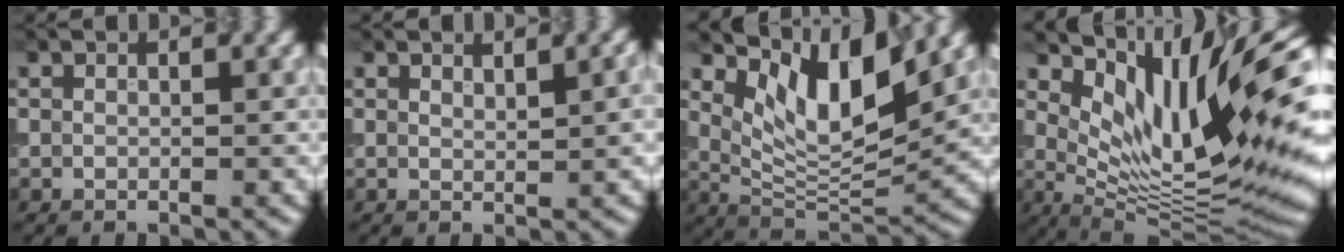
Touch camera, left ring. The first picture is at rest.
{"total": 2.8, "force": [1.4, 0.7, 2.3], "torque": [-0.020, 0.008, 0.020]}
{"total": 7.6, "force": [3.9, 2.7, 5.9], "torque": [-0.104, -0.011, 0.075]}
{"total": 12.3, "force": [5.6, 3.3, 10.5], "torque": [-0.178, -0.003, 0.109]}